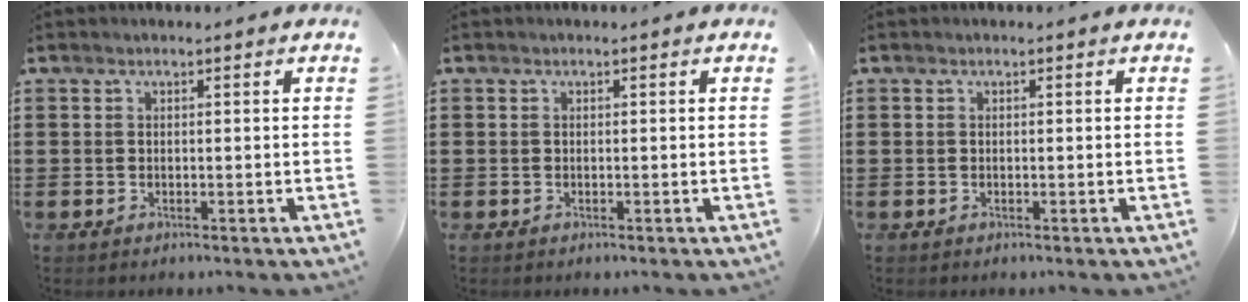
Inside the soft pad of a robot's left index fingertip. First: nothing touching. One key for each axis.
{"total": 0.0}
{"total": 0.0}